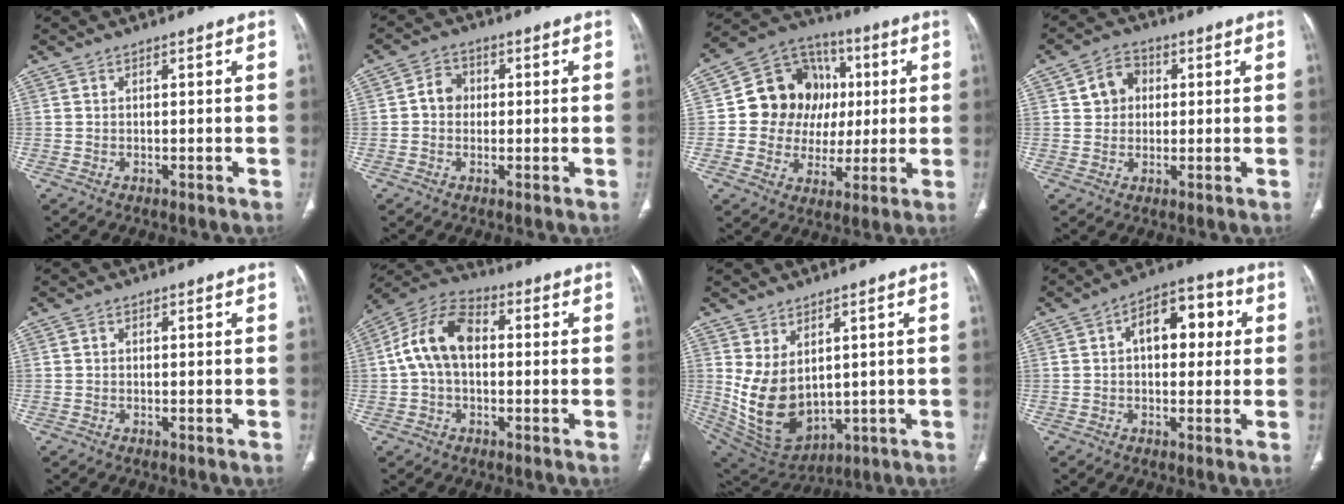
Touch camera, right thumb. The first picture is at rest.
{"total": 4.4, "force": [0.2, 3.9, 2.2], "torque": [-0.020, 0.013, -0.004]}
{"total": 17.1, "force": [2.0, 14.7, 8.4], "torque": [-0.088, 0.023, 0.042]}
{"total": 6.3, "force": [1.4, 5.3, 2.9], "torque": [-0.025, 0.005, 0.019]}
{"total": 0.7, "force": [0.1, 0.6, 0.3], "torque": [-0.001, 0.002, 0.001]}
{"total": 12.5, "force": [0.9, 8.1, 9.5], "torque": [-0.174, 0.034, 0.005]}
{"total": 12.6, "force": [1.7, 8.2, 9.4], "torque": [-0.160, -0.021, 0.069]}
{"total": 11.0, "force": [2.2, 6.4, 8.7], "torque": [-0.097, 0.026, 0.027]}